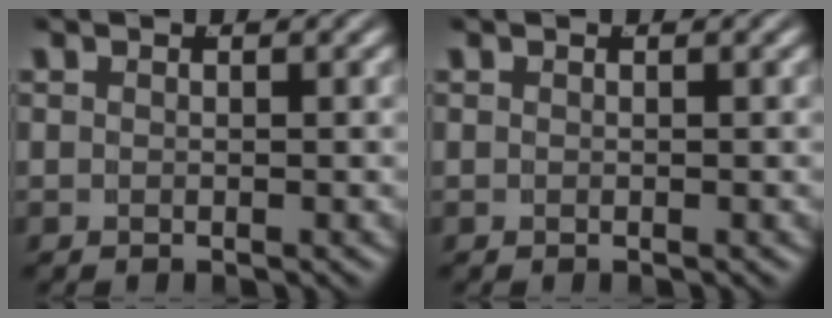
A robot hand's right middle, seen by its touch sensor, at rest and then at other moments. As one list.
[{"total": 0.0}]